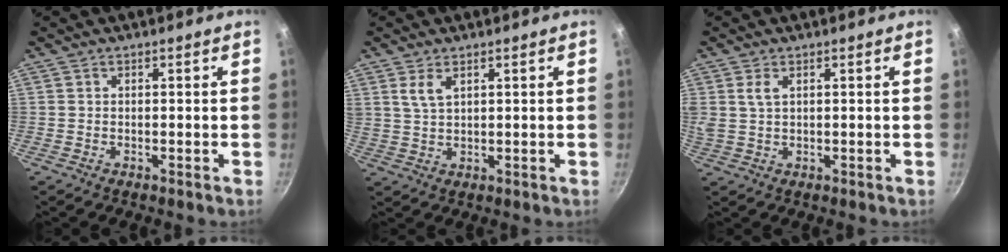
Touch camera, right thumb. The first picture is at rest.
{"total": 3.8, "force": [1.9, 1.6, 2.9], "torque": [-0.053, -0.008, 0.042]}
{"total": 3.4, "force": [1.3, 1.6, 2.7], "torque": [-0.054, 0.001, 0.029]}